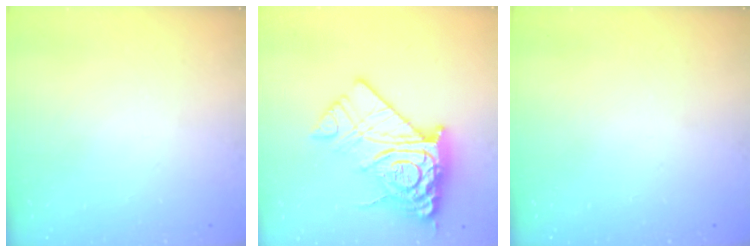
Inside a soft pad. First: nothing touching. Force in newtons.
{"total": 21.4, "press": 21.3, "slide": 2.0}
{"total": 0.0}